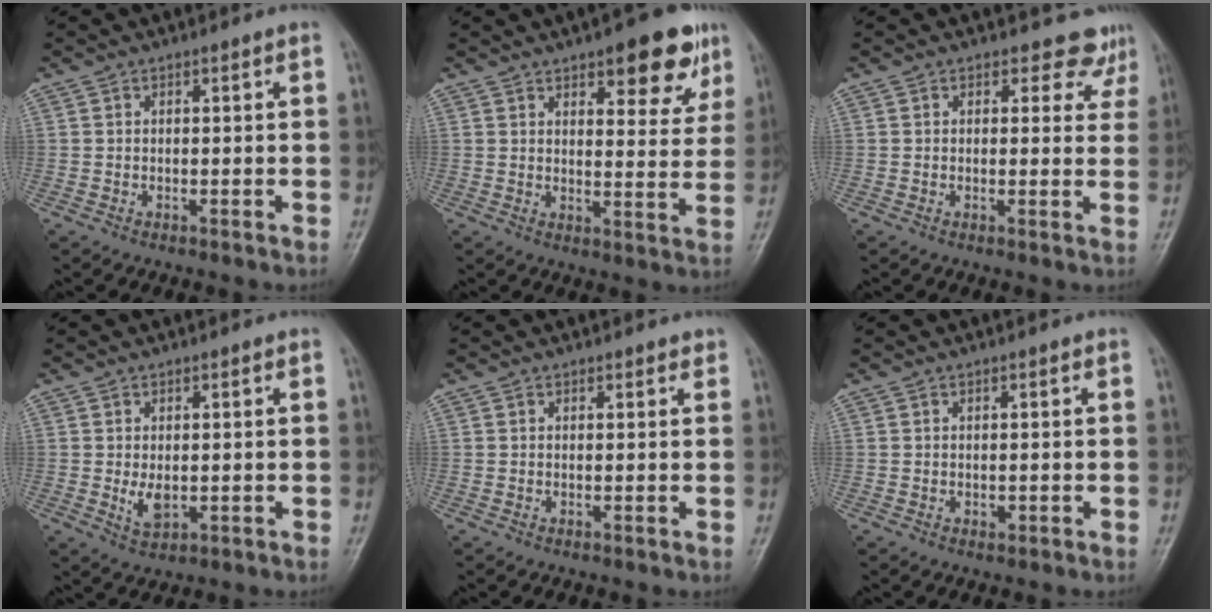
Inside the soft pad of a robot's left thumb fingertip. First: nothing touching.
{"total": 12.6, "force": [7.5, 4.8, 8.9], "torque": [-0.072, -0.033, 0.096]}
{"total": 4.8, "force": [4.0, 2.7, 0.3], "torque": [0.030, -0.024, 0.027]}
{"total": 3.5, "force": [-0.1, 2.2, 2.8], "torque": [-0.044, -0.009, 0.006]}
{"total": 1.0, "force": [0.8, 0.5, 0.3], "torque": [0.001, -0.004, 0.007]}
{"total": 0.8, "force": [0.0, 0.6, 0.5], "torque": [-0.005, -0.001, 0.000]}